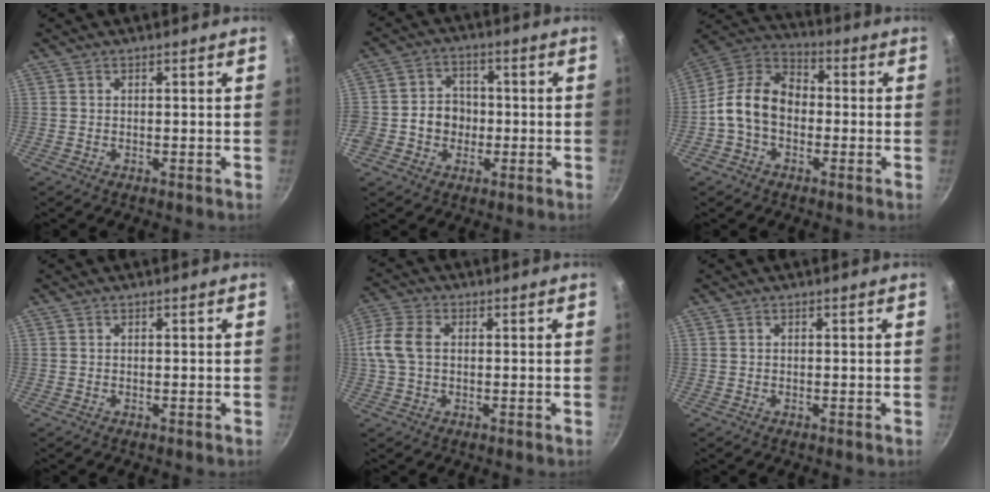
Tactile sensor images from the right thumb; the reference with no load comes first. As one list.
[{"total": 7.9, "force": [-1.4, 7.0, 3.2], "torque": [-0.020, 0.020, -0.034]}, {"total": 12.1, "force": [-1.8, 8.7, 8.2], "torque": [-0.120, 0.040, -0.056]}, {"total": 0.0}, {"total": 7.8, "force": [0.6, 5.1, 5.9], "torque": [-0.129, 0.016, 0.002]}, {"total": 0.0}]